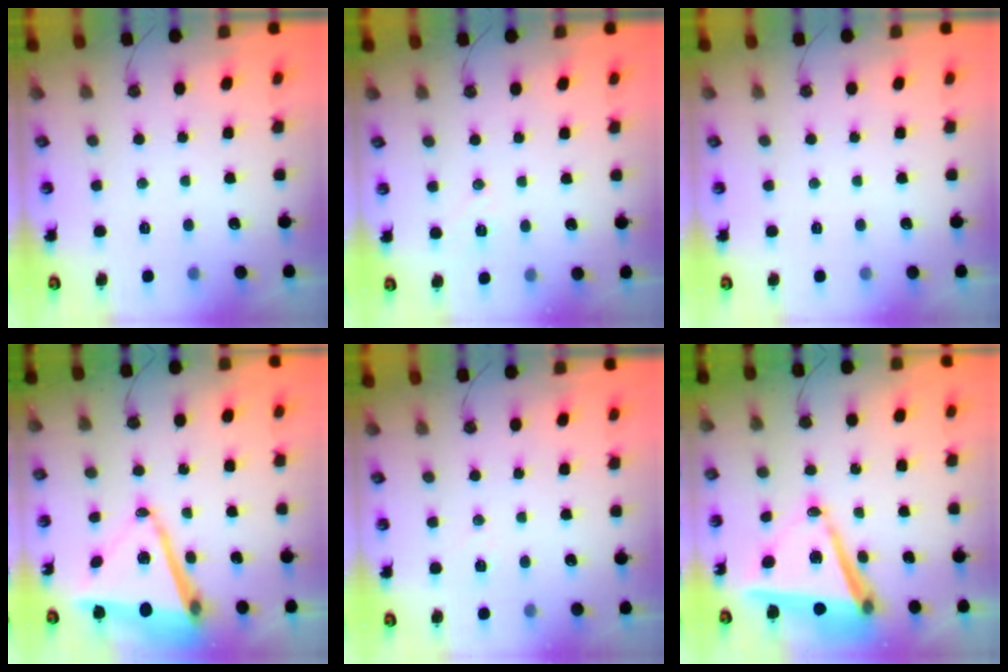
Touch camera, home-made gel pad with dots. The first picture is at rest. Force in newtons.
{"total": 6.4, "press": 6.0, "slide": 2.2}
{"total": 0.0}
{"total": 14.8, "press": 14.5, "slide": 2.9}
{"total": 5.3, "press": 5.0, "slide": 1.7}
{"total": 11.8, "press": 11.2, "slide": 3.8}